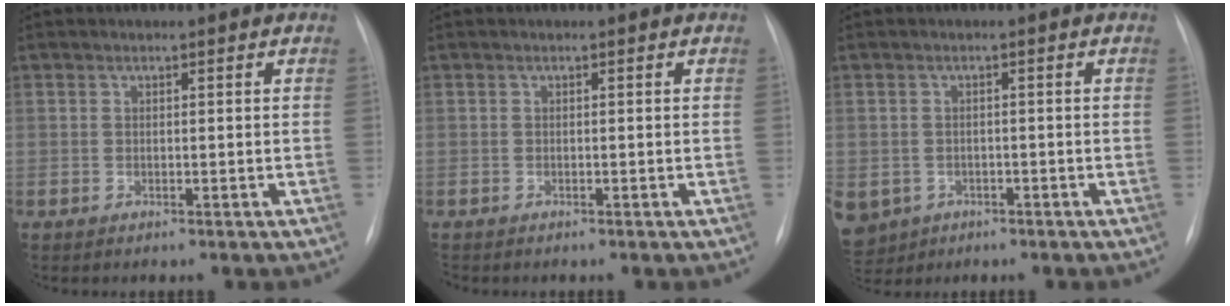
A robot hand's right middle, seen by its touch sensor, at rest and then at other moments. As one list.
[{"total": 0.0}, {"total": 9.8, "force": [-4.5, 8.1, 3.0], "torque": [-0.095, 0.001, -0.060]}]